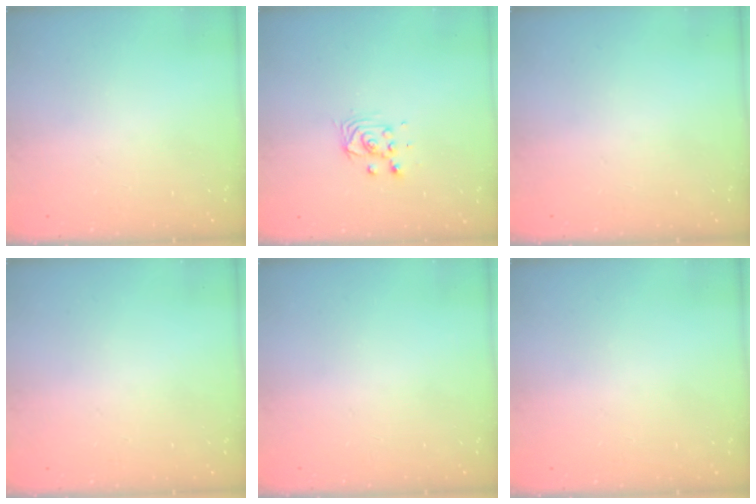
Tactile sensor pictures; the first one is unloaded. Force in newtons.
{"total": 3.6, "press": 3.6, "slide": 0.1}
{"total": 0.0}
{"total": 0.0}
{"total": 0.0}
{"total": 0.0}